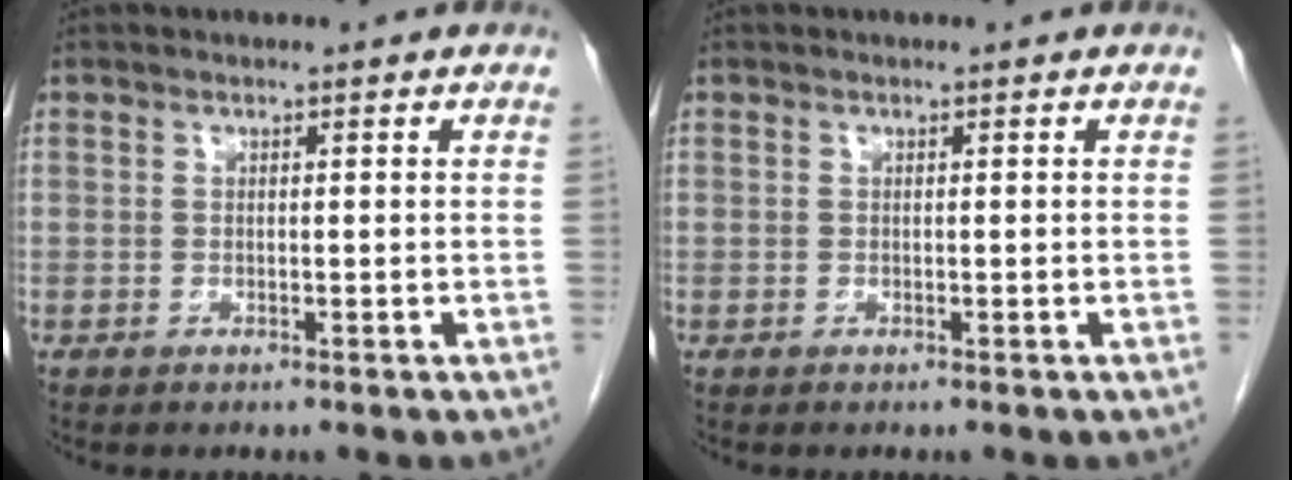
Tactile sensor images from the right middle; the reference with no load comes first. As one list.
[{"total": 0.0}]